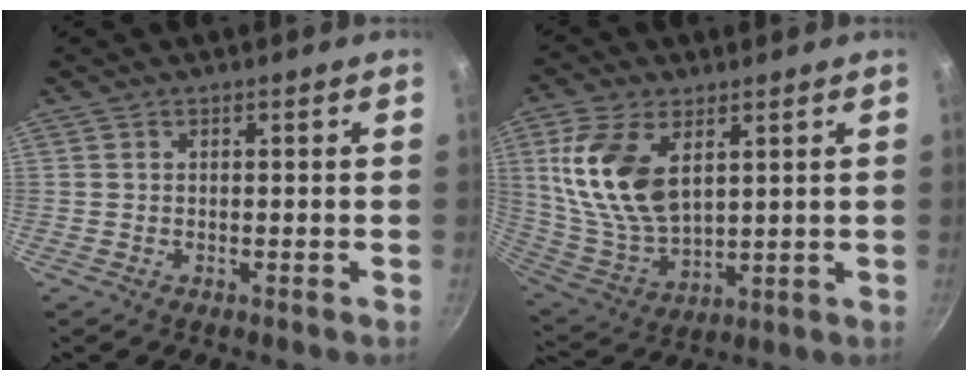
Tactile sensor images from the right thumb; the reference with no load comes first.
{"total": 16.7, "force": [5.4, 9.6, 12.6], "torque": [-0.237, -0.026, 0.118]}